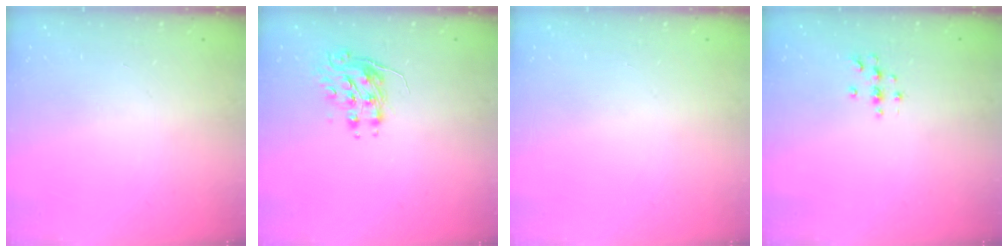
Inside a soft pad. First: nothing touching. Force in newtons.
{"total": 8.2, "press": 8.2, "slide": 0.1}
{"total": 0.0}
{"total": 3.7, "press": 3.7, "slide": 0.4}